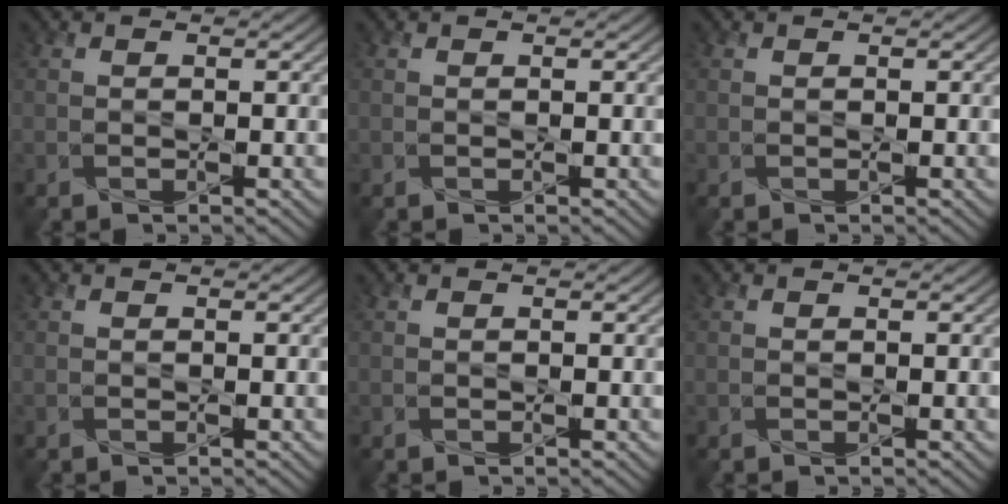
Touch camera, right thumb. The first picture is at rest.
{"total": 0.0}
{"total": 0.0}
{"total": 0.0}
{"total": 0.0}
{"total": 0.0}